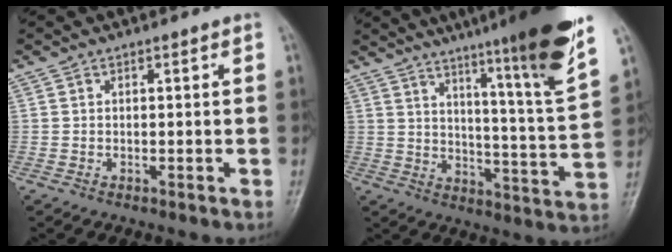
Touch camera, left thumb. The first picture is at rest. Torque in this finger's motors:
{"motor_torque": [2.63, 0.87, 1.63, -1.15, 0.48]}